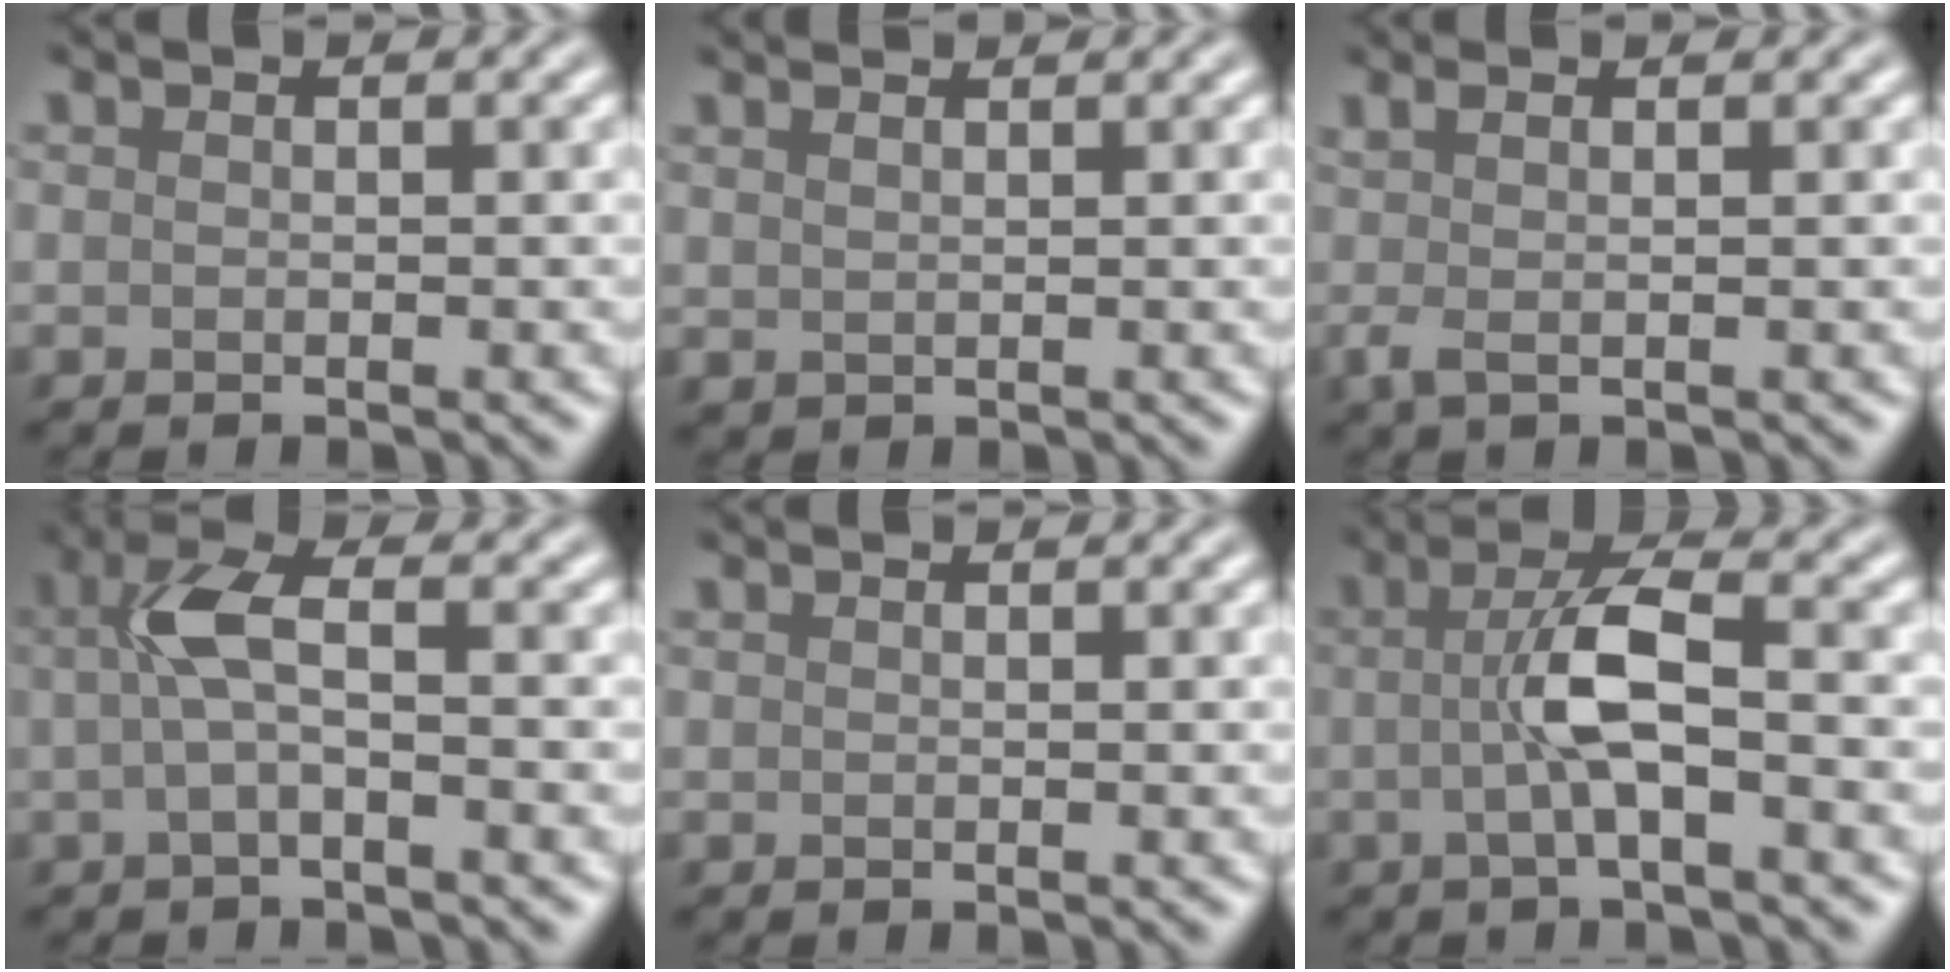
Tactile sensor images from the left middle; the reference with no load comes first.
{"total": 1.5, "force": [1.4, 0.4, 0.5], "torque": [-0.018, 0.007, 0.029]}
{"total": 1.8, "force": [0.4, 0.3, 1.8], "torque": [-0.044, 0.007, 0.007]}
{"total": 3.0, "force": [-0.1, 0.6, 2.9], "torque": [-0.068, 0.010, -0.007]}
{"total": 0.0}
{"total": 4.2, "force": [-0.6, 0.7, 4.1], "torque": [-0.082, 0.013, -0.015]}